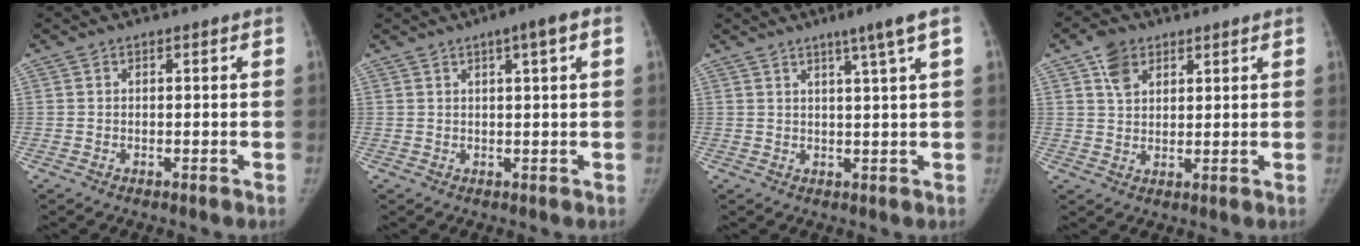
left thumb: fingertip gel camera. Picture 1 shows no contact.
{"total": 5.2, "force": [2.4, 0.8, 4.6], "torque": [-0.065, 0.009, 0.030]}
{"total": 5.4, "force": [2.9, -0.9, 4.4], "torque": [-0.072, -0.013, 0.046]}
{"total": 5.6, "force": [3.1, 3.8, 2.7], "torque": [-0.028, -0.014, 0.056]}